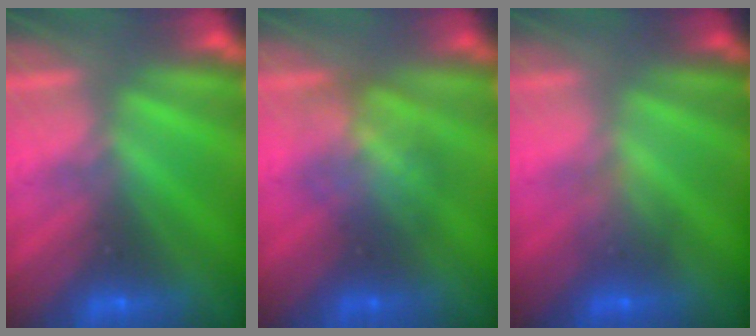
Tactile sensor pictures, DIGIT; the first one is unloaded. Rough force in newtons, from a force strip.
{"total": 3.2}
{"total": 1.6}